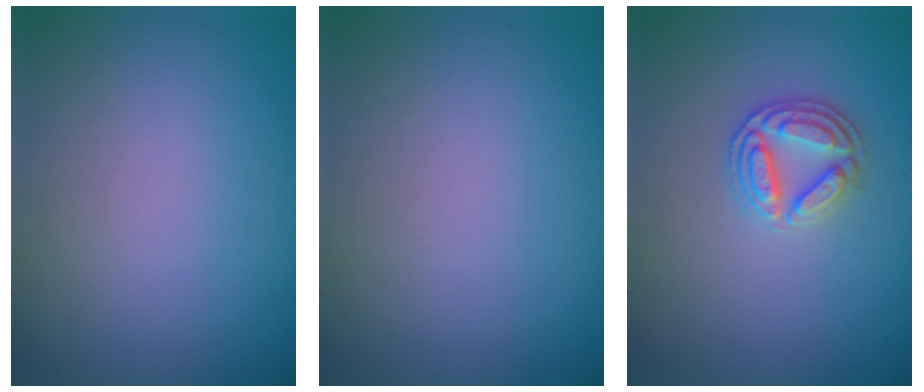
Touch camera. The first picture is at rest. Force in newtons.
{"total": 0.0}
{"total": 2.8, "press": 2.8, "slide": 0.3}